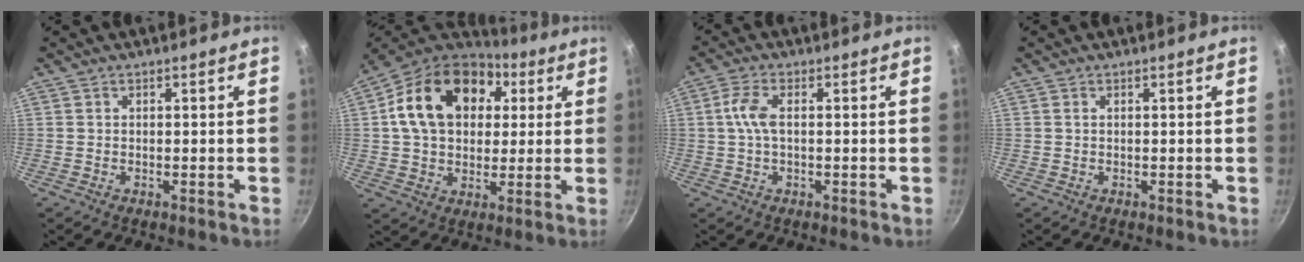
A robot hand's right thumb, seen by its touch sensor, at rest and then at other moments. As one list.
[{"total": 21.3, "force": [5.4, 15.3, 13.8], "torque": [-0.224, 0.021, 0.081]}, {"total": 4.6, "force": [0.3, 2.0, 4.2], "torque": [-0.097, 0.010, 0.001]}, {"total": 0.0}]